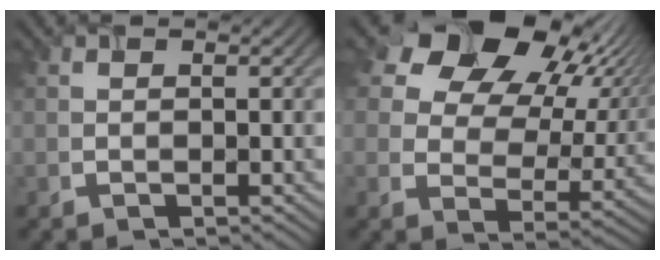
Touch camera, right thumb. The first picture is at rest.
{"total": 16.1, "force": [8.2, 10.4, 9.1], "torque": [-0.168, 0.029, 0.132]}